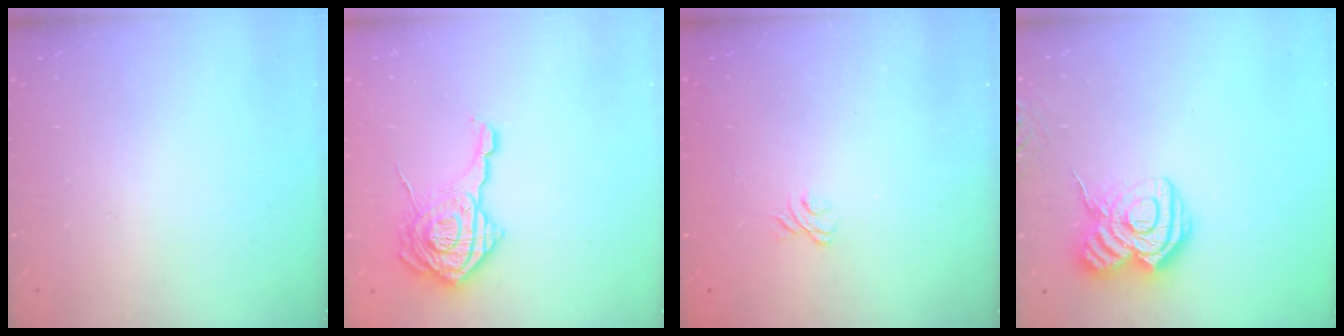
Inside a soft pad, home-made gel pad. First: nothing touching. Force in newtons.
{"total": 18.4, "press": 18.3, "slide": 1.1}
{"total": 1.9, "press": 1.5, "slide": 1.1}
{"total": 14.5, "press": 14.4, "slide": 1.4}